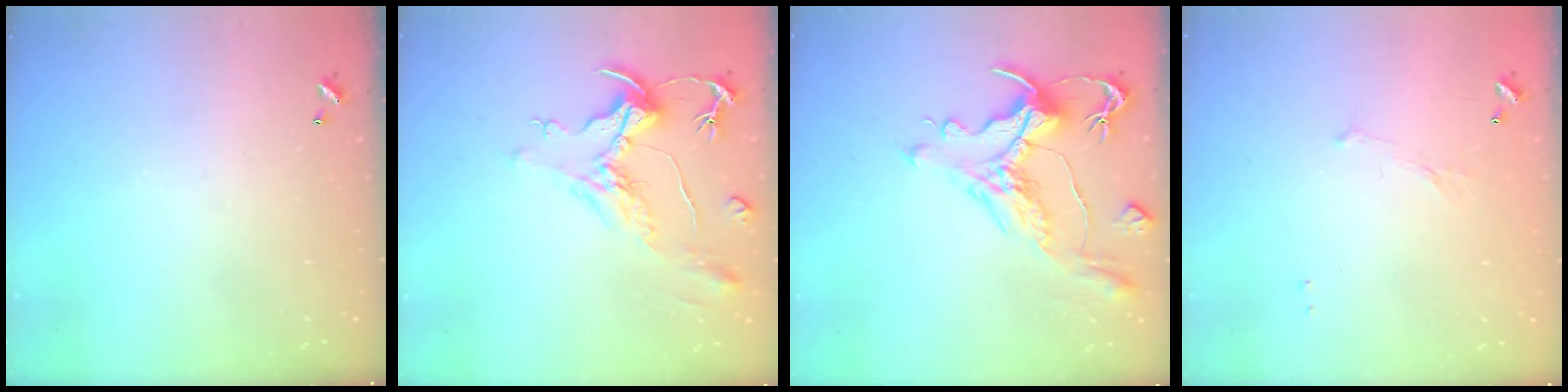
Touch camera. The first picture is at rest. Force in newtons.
{"total": 2.0, "press": 1.5, "slide": 1.3}
{"total": 2.4, "press": 1.9, "slide": 1.4}
{"total": 5.2, "press": 5.2, "slide": 0.8}